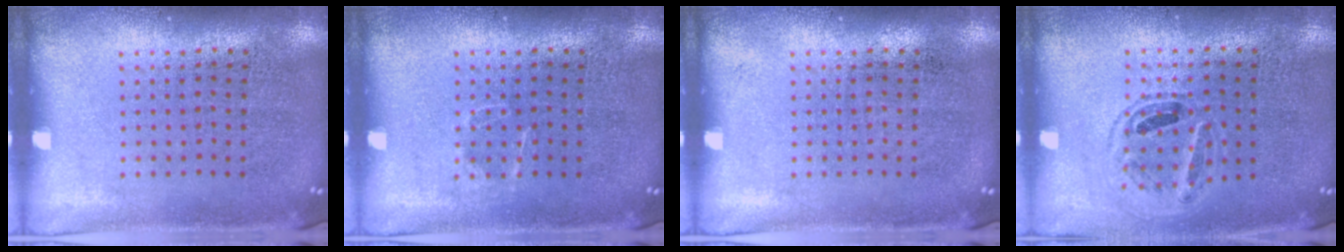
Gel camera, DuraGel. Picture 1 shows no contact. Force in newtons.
{"total": 0.6, "press": 0.6, "slide": 0.2}
{"total": 0.0}
{"total": 0.9, "press": 0.9, "slide": 0.2}